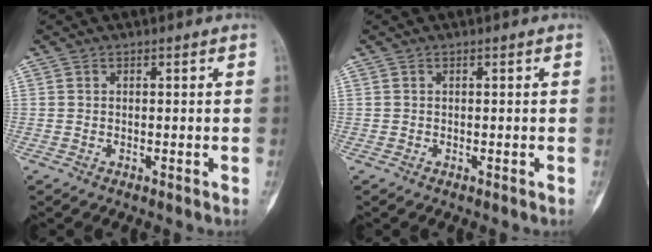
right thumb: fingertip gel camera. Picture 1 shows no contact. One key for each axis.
{"total": 0.0}